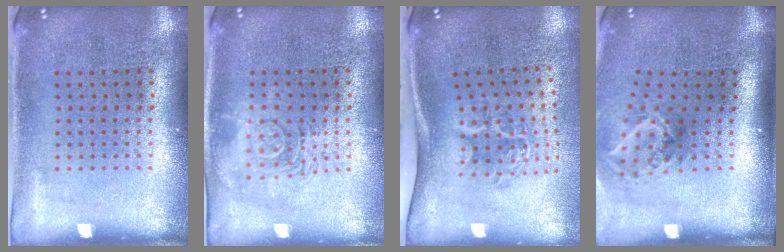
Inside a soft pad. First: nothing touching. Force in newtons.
{"total": 2.6, "press": 2.6, "slide": 0.4}
{"total": 2.0, "press": 1.3, "slide": 1.6}
{"total": 2.0, "press": 1.3, "slide": 1.5}